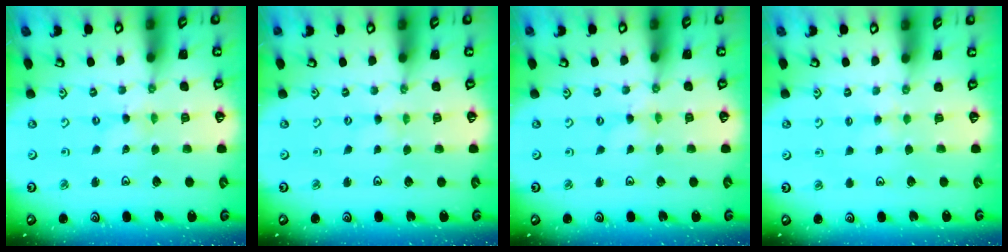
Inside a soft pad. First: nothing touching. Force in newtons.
{"total": 0.0}
{"total": 0.0}
{"total": 3.4, "press": 3.4, "slide": 0.5}